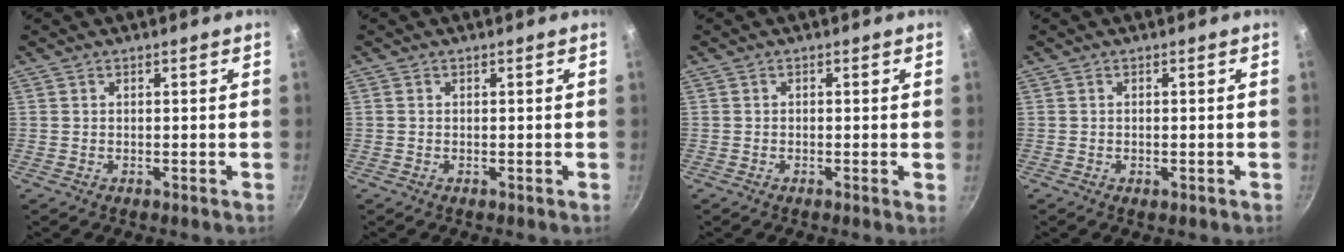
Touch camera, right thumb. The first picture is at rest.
{"total": 0.0}
{"total": 0.8, "force": [-0.2, 0.0, 0.7], "torque": [-0.011, -0.001, -0.007]}
{"total": 0.9, "force": [-0.3, 0.4, 0.7], "torque": [-0.011, 0.001, -0.005]}